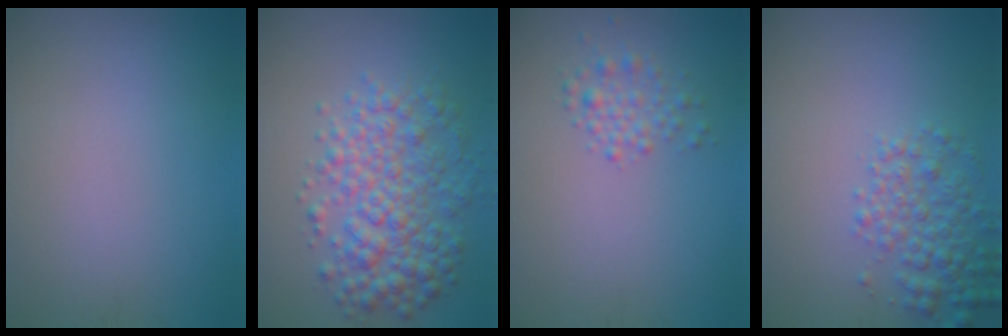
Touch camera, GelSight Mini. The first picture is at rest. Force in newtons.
{"total": 5.9, "press": 5.9, "slide": 0.1}
{"total": 1.9, "press": 1.9, "slide": 0.0}
{"total": 3.3, "press": 3.3, "slide": 0.1}